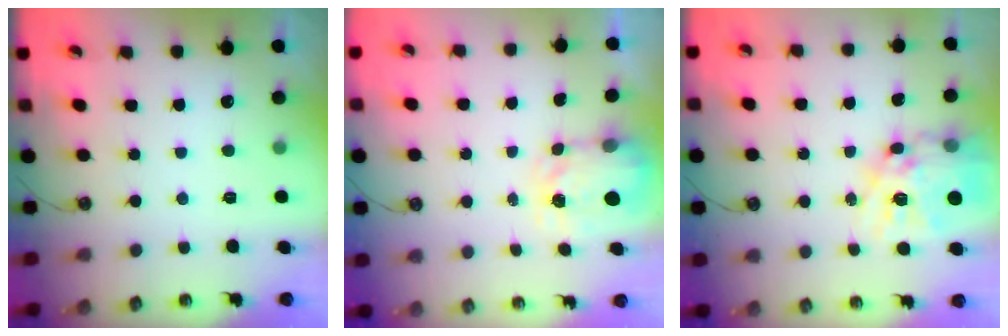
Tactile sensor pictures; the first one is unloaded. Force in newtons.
{"total": 3.6, "press": 3.6, "slide": 0.6}
{"total": 17.8, "press": 17.8, "slide": 1.5}